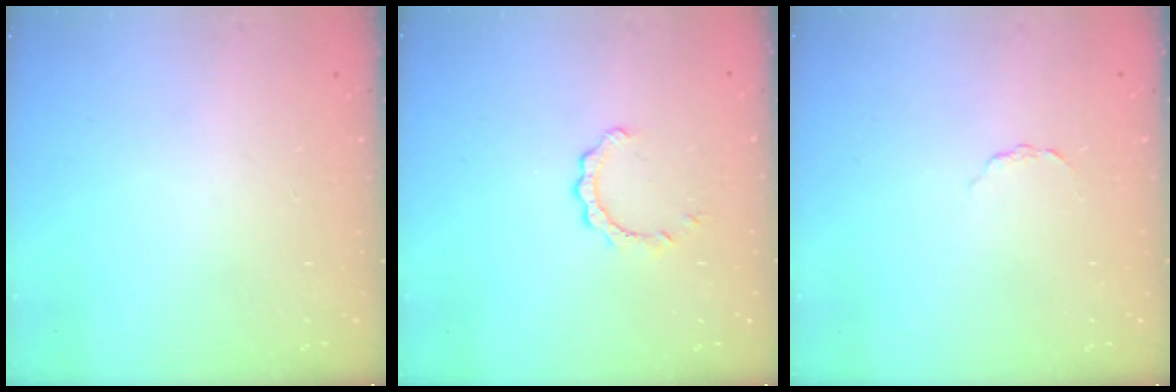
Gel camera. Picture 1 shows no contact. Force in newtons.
{"total": 2.6, "press": 2.6, "slide": 0.2}
{"total": 1.5, "press": 1.5, "slide": 0.2}